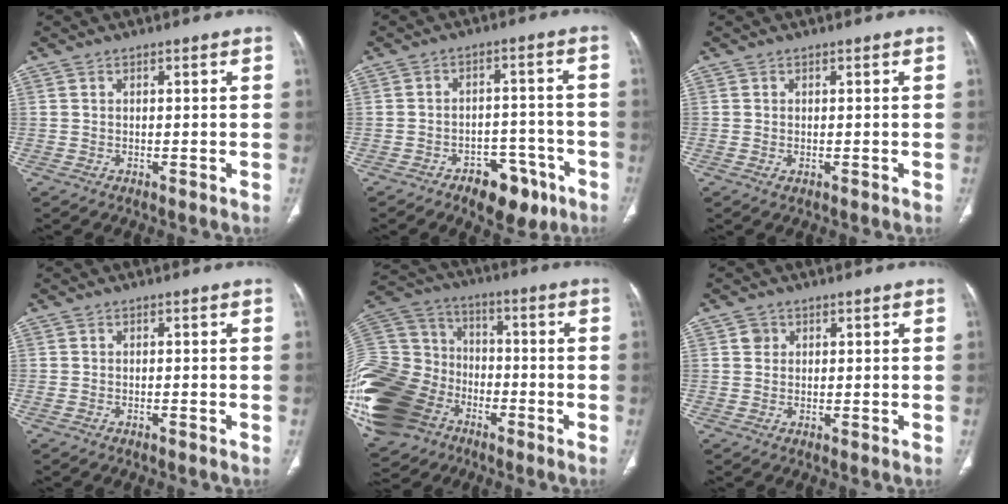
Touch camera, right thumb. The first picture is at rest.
{"total": 9.4, "force": [-5.6, 5.4, 5.2], "torque": [-0.039, 0.040, -0.074]}
{"total": 0.8, "force": [-0.3, 0.5, 0.6], "torque": [-0.015, 0.001, -0.003]}
{"total": 0.7, "force": [-0.4, 0.3, 0.5], "torque": [-0.017, 0.008, -0.006]}
{"total": 32.9, "force": [-12.7, 24.2, 18.2], "torque": [-0.500, 0.041, -0.229]}
{"total": 1.7, "force": [0.6, 1.5, 0.4], "torque": [0.003, -0.001, 0.006]}